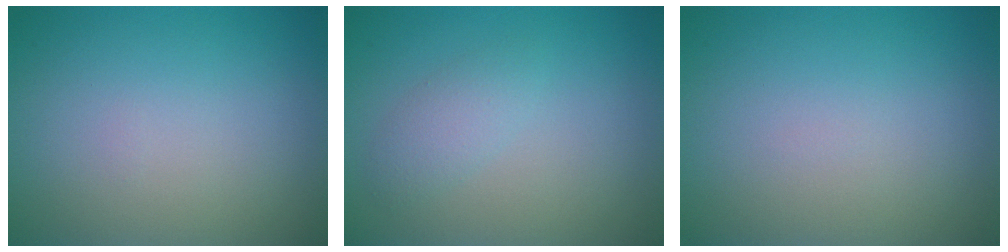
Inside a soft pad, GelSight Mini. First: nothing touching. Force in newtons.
{"total": 1.6, "press": 1.6, "slide": 0.0}
{"total": 0.0}